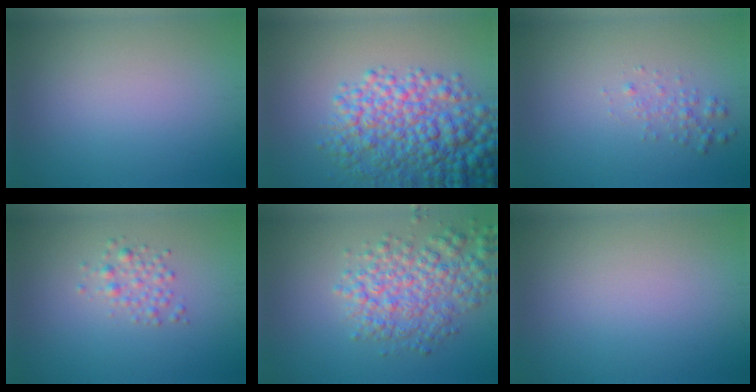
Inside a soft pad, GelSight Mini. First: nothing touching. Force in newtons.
{"total": 8.0, "press": 8.0, "slide": 0.2}
{"total": 1.3, "press": 1.3, "slide": 0.0}
{"total": 1.7, "press": 1.7, "slide": 0.0}
{"total": 5.4, "press": 5.4, "slide": 0.2}
{"total": 0.0}